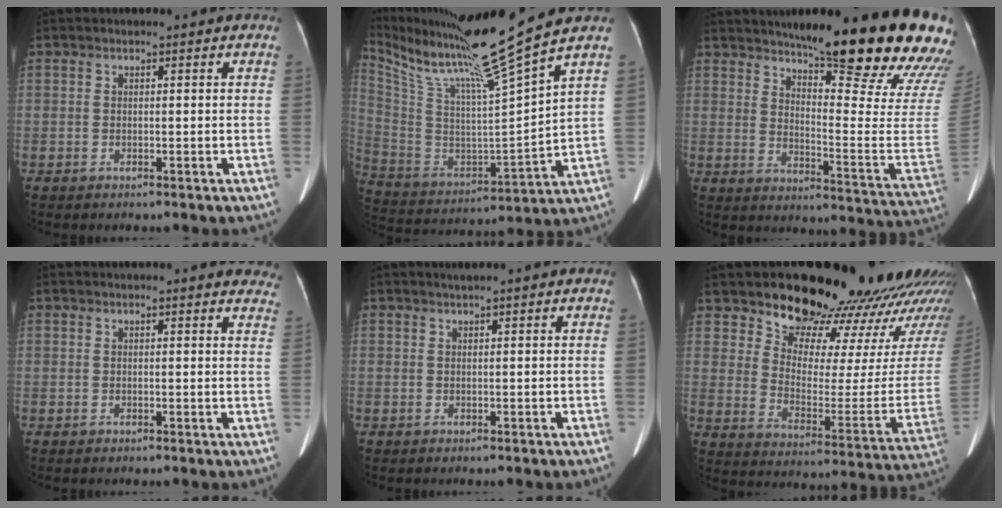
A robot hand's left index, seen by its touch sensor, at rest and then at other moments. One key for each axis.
{"total": 20.0, "fx": 15.7, "fy": -2.4, "fz": 12.2, "tx": -0.229, "ty": -0.034, "tz": 0.277}
{"total": 25.5, "fx": 20.2, "fy": 3.1, "fz": 15.2, "tx": -0.205, "ty": -0.074, "tz": 0.250}
{"total": 9.9, "fx": 9.3, "fy": 1.9, "fz": 2.6, "tx": 0.003, "ty": -0.005, "tz": 0.076}
{"total": 0.8, "fx": 0.6, "fy": -0.1, "fz": 0.4, "tx": -0.010, "ty": 0.004, "tz": 0.014}
{"total": 24.6, "fx": 21.7, "fy": 6.8, "fz": 9.5, "tx": -0.121, "ty": -0.083, "tz": 0.270}